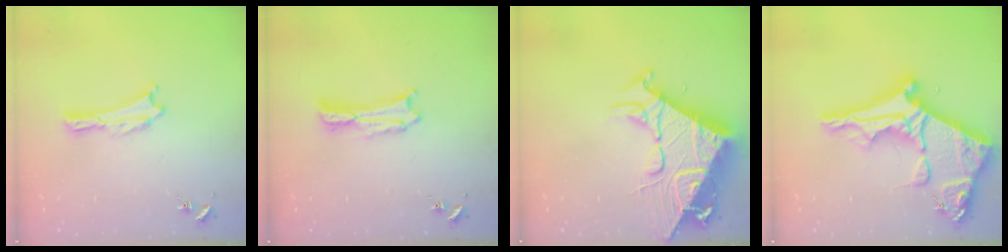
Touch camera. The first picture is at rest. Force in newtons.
{"total": 1.8, "press": 1.8, "slide": 0.3}
{"total": 15.2, "press": 15.0, "slide": 1.9}
{"total": 13.4, "press": 13.4, "slide": 1.3}